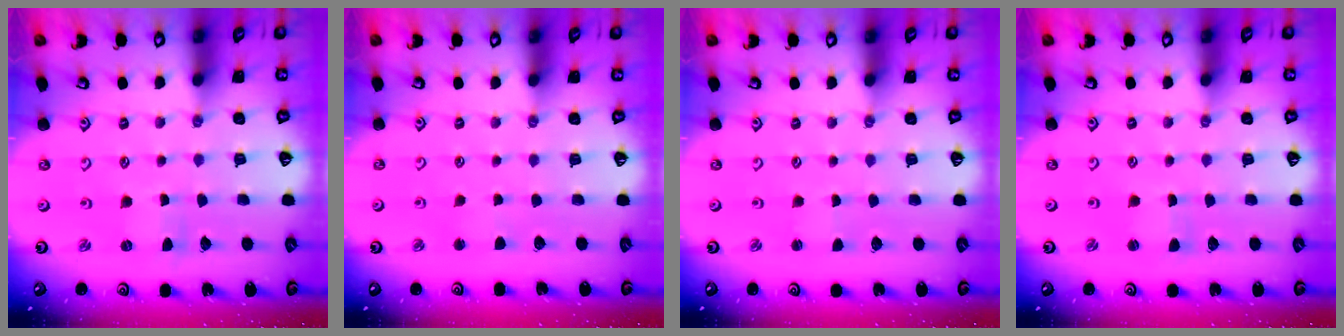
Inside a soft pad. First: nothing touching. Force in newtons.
{"total": 1.8, "press": 1.7, "slide": 0.3}
{"total": 0.0}
{"total": 1.3, "press": 1.3, "slide": 0.1}